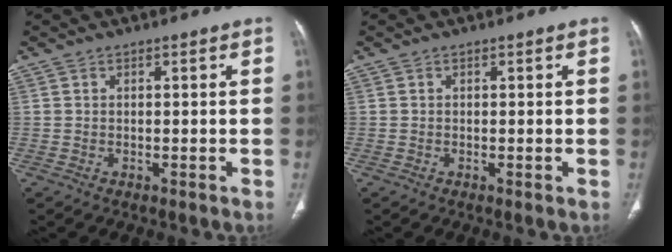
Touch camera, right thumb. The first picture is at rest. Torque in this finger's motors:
{"motor_torque": [0.24, 0.55, 0.17, -0.01, 0.11]}